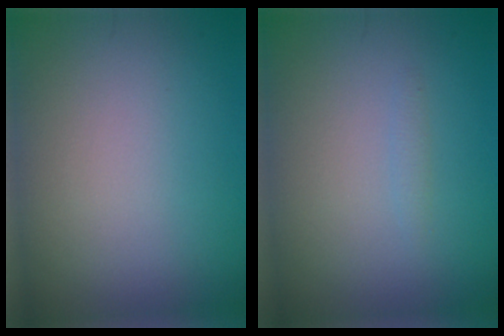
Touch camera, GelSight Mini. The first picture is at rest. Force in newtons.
{"total": 0.6, "press": 0.6, "slide": 0.1}